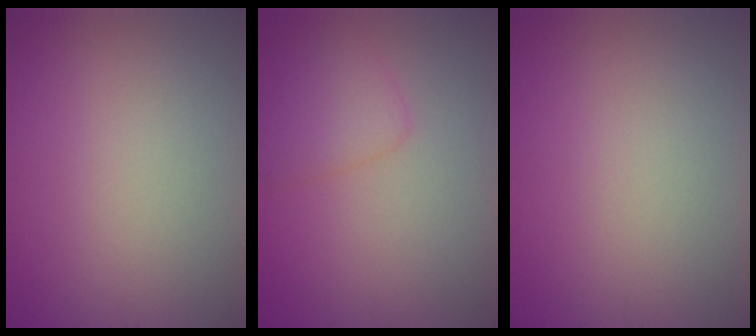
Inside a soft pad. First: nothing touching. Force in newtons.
{"total": 2.6, "press": 2.6, "slide": 0.0}
{"total": 0.0}